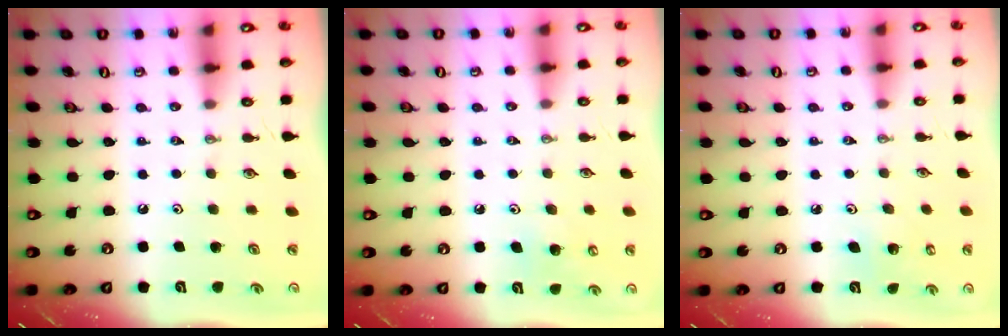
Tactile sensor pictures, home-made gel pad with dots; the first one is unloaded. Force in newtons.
{"total": 7.8, "press": 7.6, "slide": 1.6}
{"total": 4.8, "press": 4.8, "slide": 0.4}